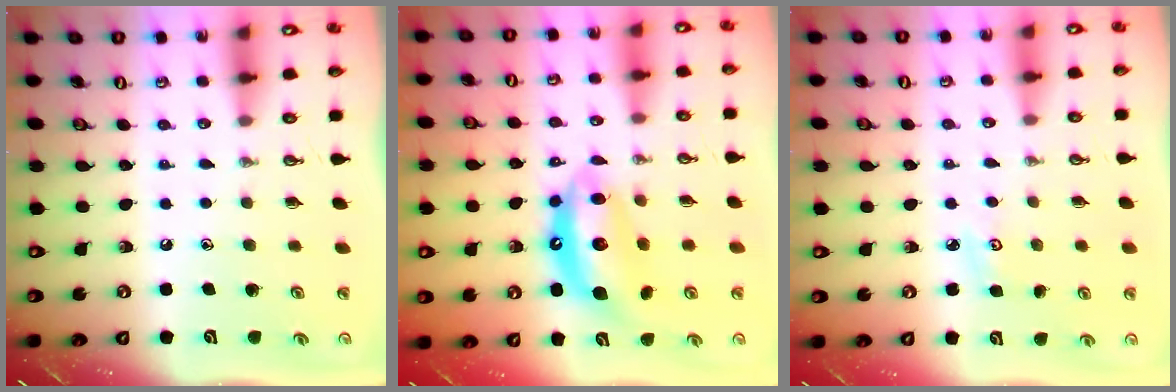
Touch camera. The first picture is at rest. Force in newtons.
{"total": 12.2, "press": 12.1, "slide": 0.9}
{"total": 3.2, "press": 3.1, "slide": 0.4}